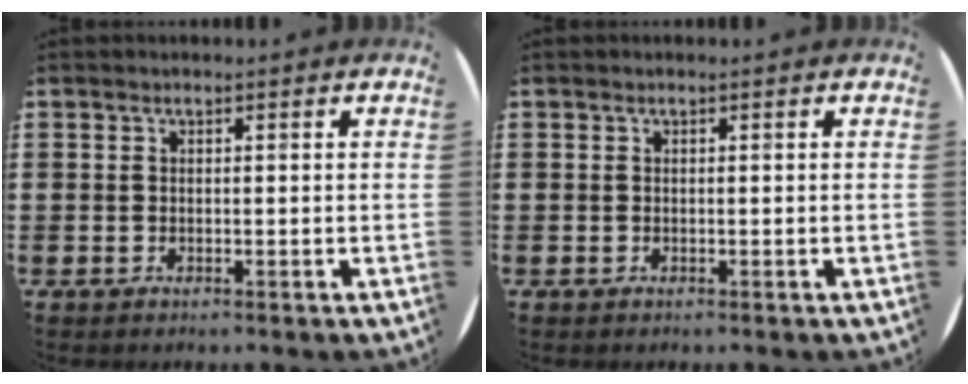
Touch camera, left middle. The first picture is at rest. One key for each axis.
{"total": 0.0}